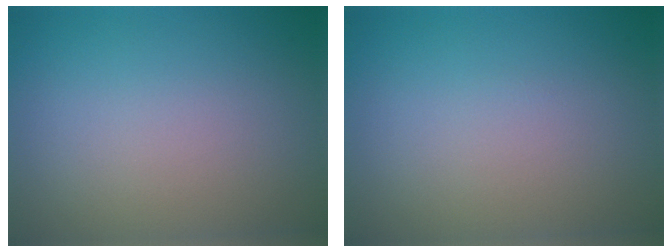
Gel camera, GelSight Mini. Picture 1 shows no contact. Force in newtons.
{"total": 0.0}